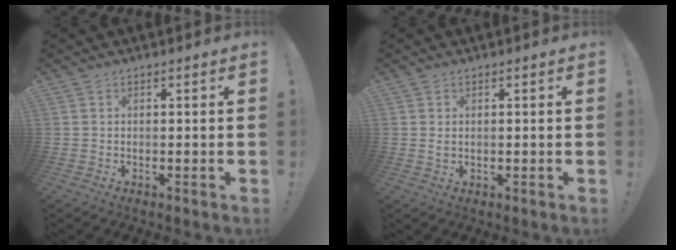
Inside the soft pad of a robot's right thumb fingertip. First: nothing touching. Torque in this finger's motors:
{"motor_torque": [0.00, -0.10, -0.03, 0.18, 0.01]}